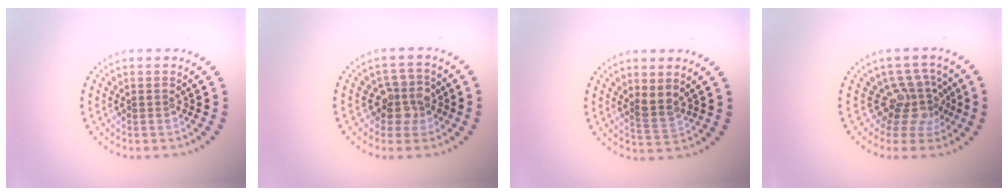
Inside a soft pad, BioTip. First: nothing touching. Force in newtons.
{"total": 3.0, "press": 2.7, "slide": 1.2}
{"total": 2.0, "press": 1.6, "slide": 1.1}
{"total": 3.6, "press": 2.5, "slide": 2.6}